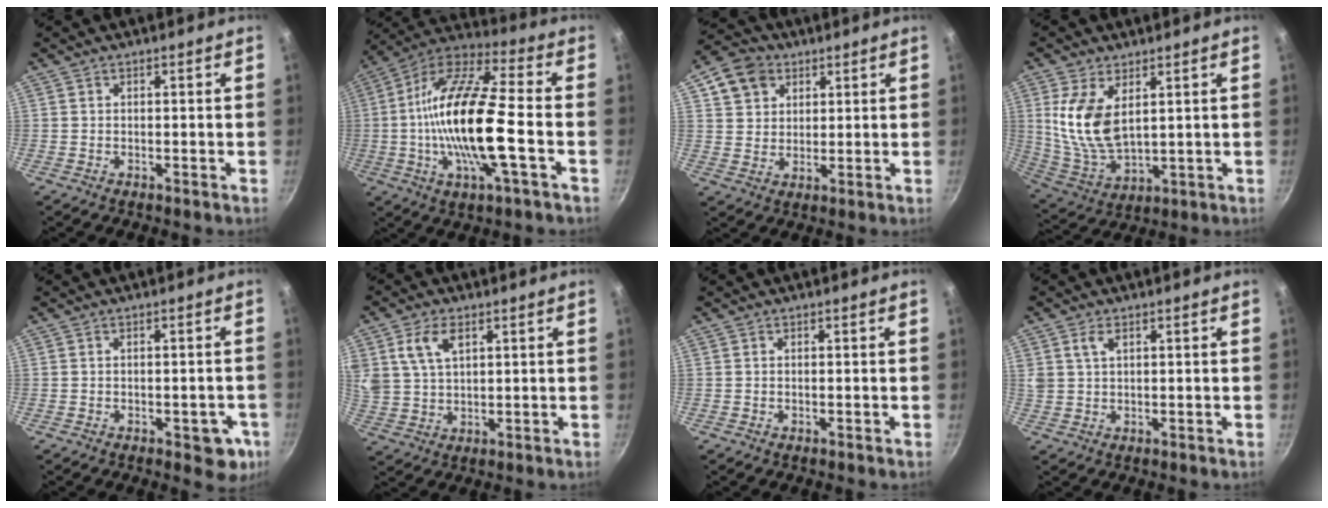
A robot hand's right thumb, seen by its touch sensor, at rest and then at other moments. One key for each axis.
{"total": 20.9, "fx": -3.1, "fy": 5.8, "fz": 19.8, "tx": -0.376, "ty": 0.026, "tz": -0.074}
{"total": 8.8, "fx": 4.1, "fy": 7.0, "fz": 3.4, "tx": -0.031, "ty": 0.002, "tz": 0.069}
{"total": 12.3, "fx": 3.5, "fy": 6.6, "fz": 9.9, "tx": -0.192, "ty": -0.030, "tz": 0.081}
{"total": 6.2, "fx": -2.2, "fy": 3.2, "fz": 4.8, "tx": -0.029, "ty": 0.012, "tz": -0.022}
{"total": 7.8, "fx": 3.3, "fy": 4.7, "fz": 5.2, "tx": -0.092, "ty": -0.009, "tz": 0.067}
{"total": 0.0}
{"total": 3.0, "fx": 1.4, "fy": 1.8, "fz": 2.0, "tx": -0.032, "ty": -0.002, "tz": 0.027}